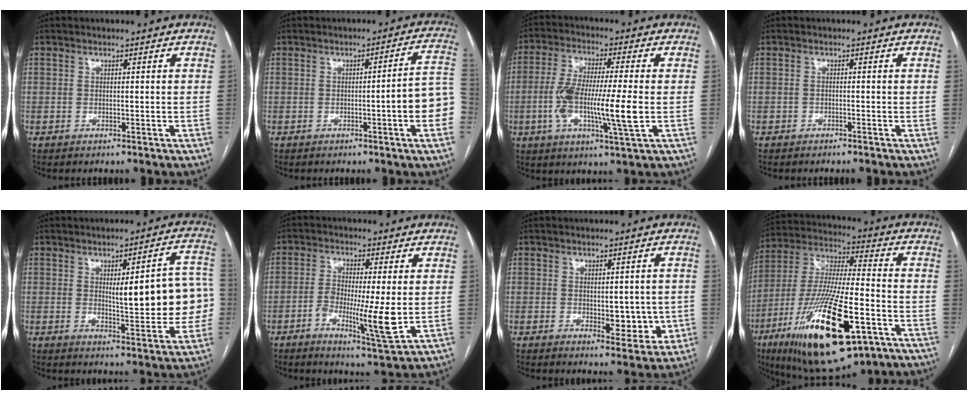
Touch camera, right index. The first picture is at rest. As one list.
[{"total": 8.6, "force": [-2.1, 0.2, 8.3], "torque": [-0.088, 0.016, -0.033]}, {"total": 12.5, "force": [-1.8, 1.1, 12.3], "torque": [-0.239, -0.004, -0.035]}, {"total": 0.6, "force": [-0.6, 0.2, 0.0], "torque": [-0.004, -0.001, -0.013]}, {"total": 14.4, "force": [0.5, 3.4, 14.0], "torque": [-0.166, 0.018, 0.011]}, {"total": 9.1, "force": [-1.7, 1.0, 8.8], "torque": [-0.155, -0.015, -0.027]}, {"total": 5.8, "force": [-0.4, 3.2, 4.9], "torque": [-0.053, -0.003, 0.008]}, {"total": 25.5, "force": [-11.2, 6.3, 22.0], "torque": [-0.438, -0.037, -0.183]}]